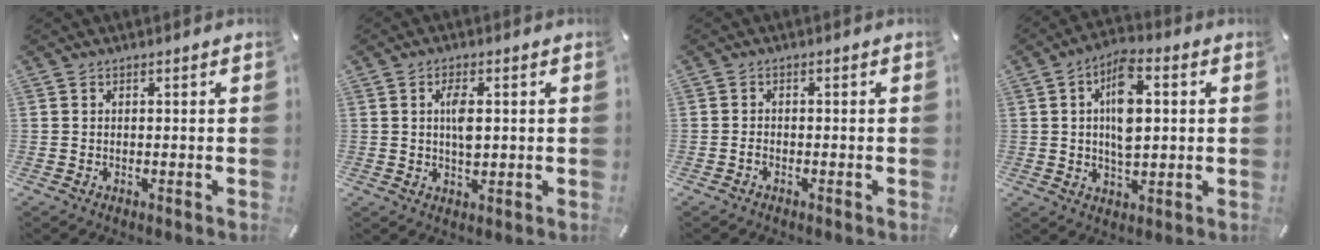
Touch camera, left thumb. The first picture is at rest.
{"total": 4.7, "force": [0.7, 2.2, 4.1], "torque": [-0.083, 0.001, 0.006]}
{"total": 1.3, "force": [-0.9, 0.7, 0.8], "torque": [-0.017, 0.002, -0.017]}
{"total": 11.0, "force": [1.8, 6.0, 9.0], "torque": [-0.161, 0.004, 0.028]}